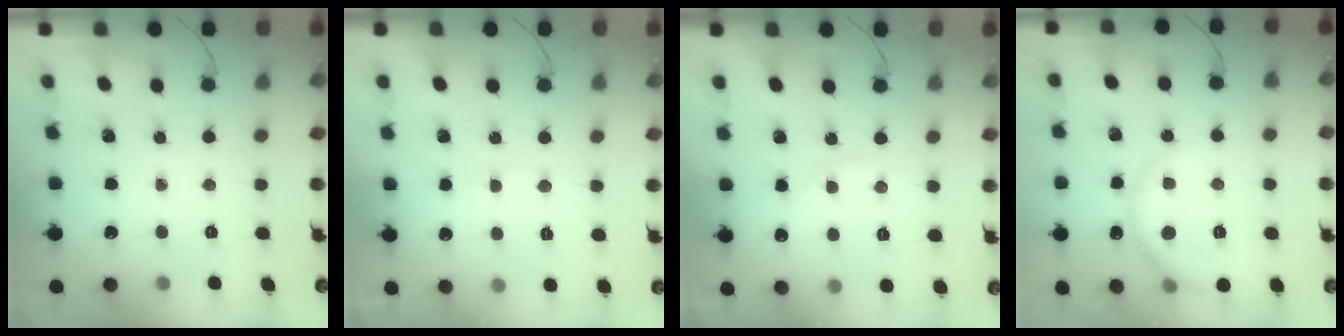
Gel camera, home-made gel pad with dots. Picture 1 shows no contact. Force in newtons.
{"total": 7.4, "press": 7.3, "slide": 1.1}
{"total": 8.4, "press": 8.3, "slide": 1.6}
{"total": 6.7, "press": 6.7, "slide": 0.8}